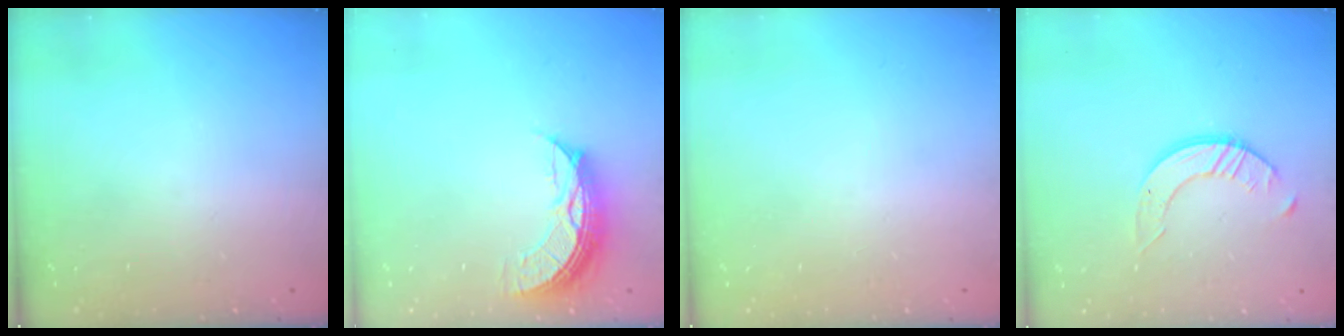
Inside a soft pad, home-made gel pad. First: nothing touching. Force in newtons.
{"total": 8.4, "press": 8.4, "slide": 0.8}
{"total": 0.0}
{"total": 4.2, "press": 4.2, "slide": 0.4}